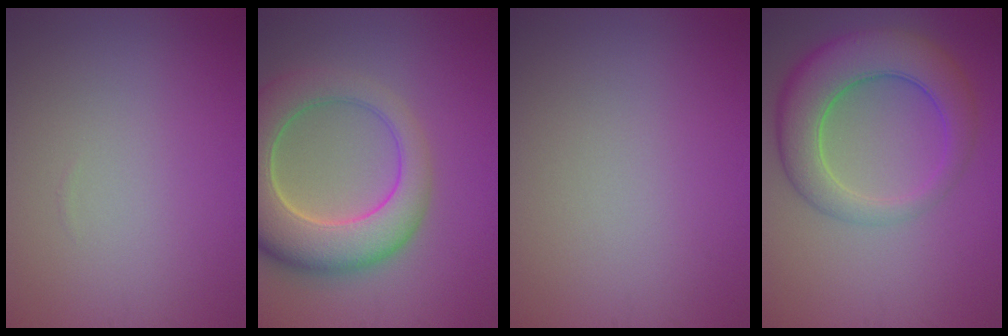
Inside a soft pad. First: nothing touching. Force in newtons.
{"total": 9.8, "press": 9.8, "slide": 0.7}
{"total": 0.0}
{"total": 7.5, "press": 7.5, "slide": 0.2}